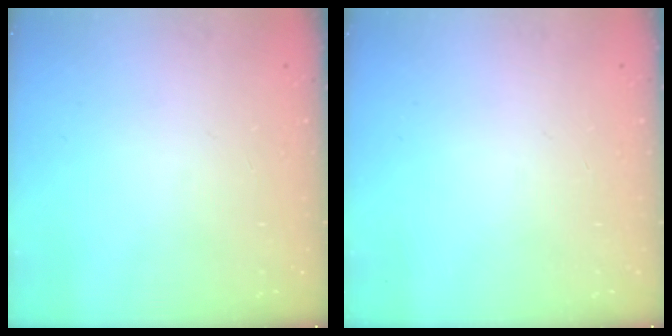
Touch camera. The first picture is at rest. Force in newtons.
{"total": 0.0}